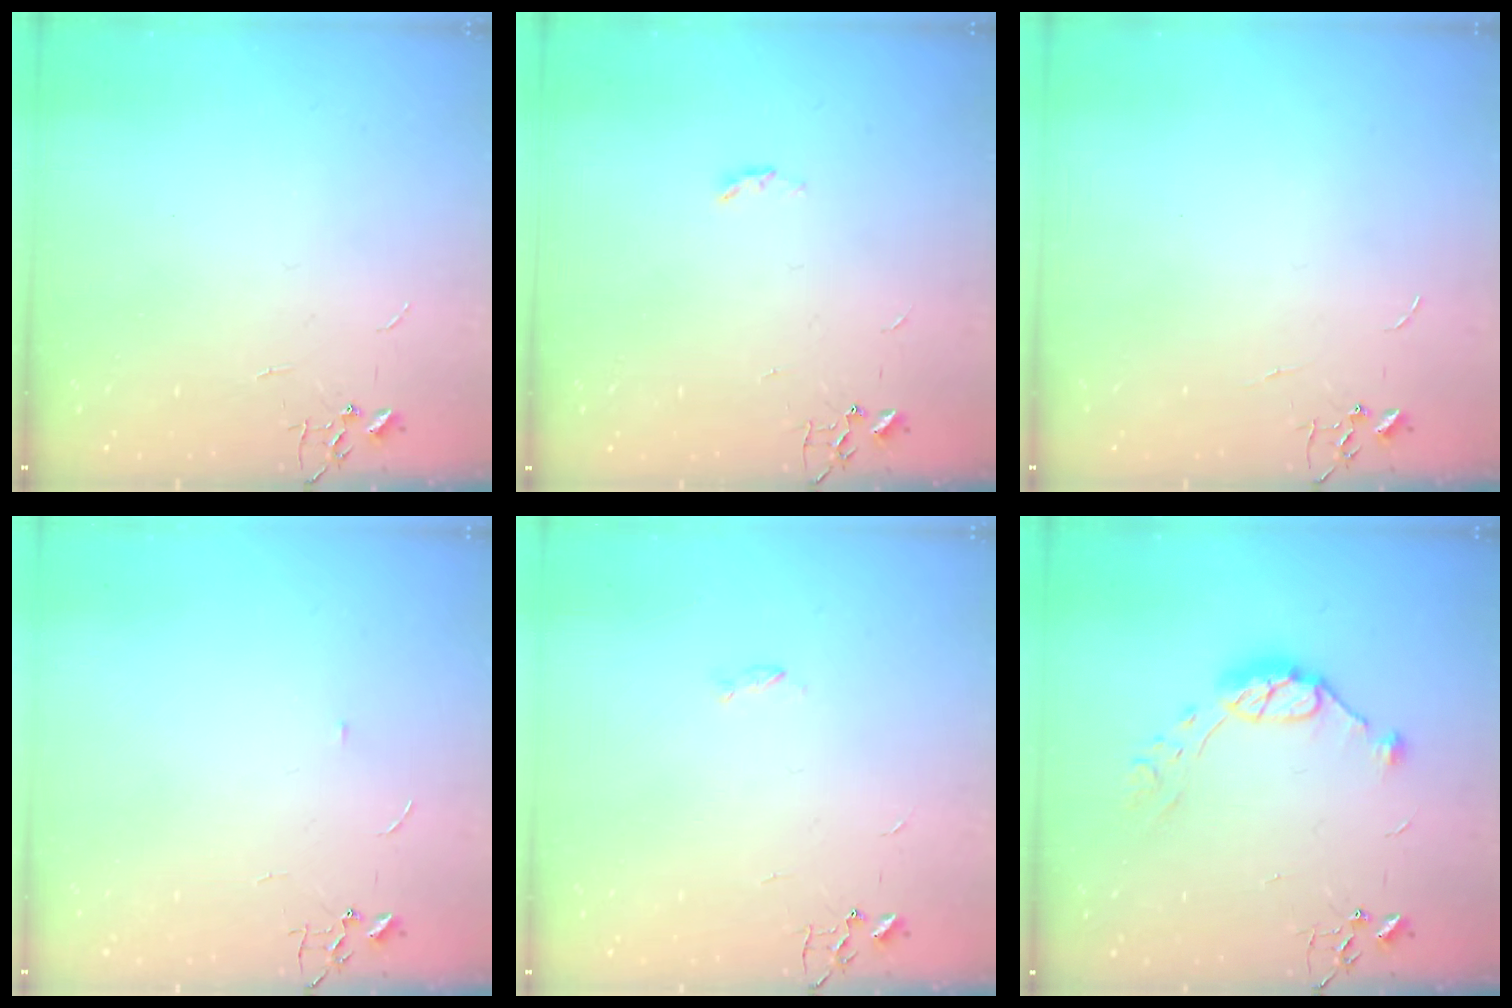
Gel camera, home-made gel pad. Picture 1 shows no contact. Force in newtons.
{"total": 2.5, "press": 2.4, "slide": 0.4}
{"total": 0.0}
{"total": 3.4, "press": 3.4, "slide": 0.4}
{"total": 1.8, "press": 1.7, "slide": 0.4}
{"total": 11.1, "press": 11.1, "slide": 1.0}